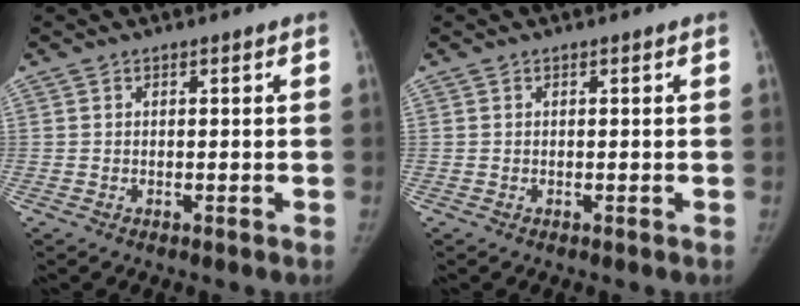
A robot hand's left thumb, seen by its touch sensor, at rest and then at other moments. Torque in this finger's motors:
{"motor_torque": [0.03, 0.03, 0.24, -0.23, 0.01]}